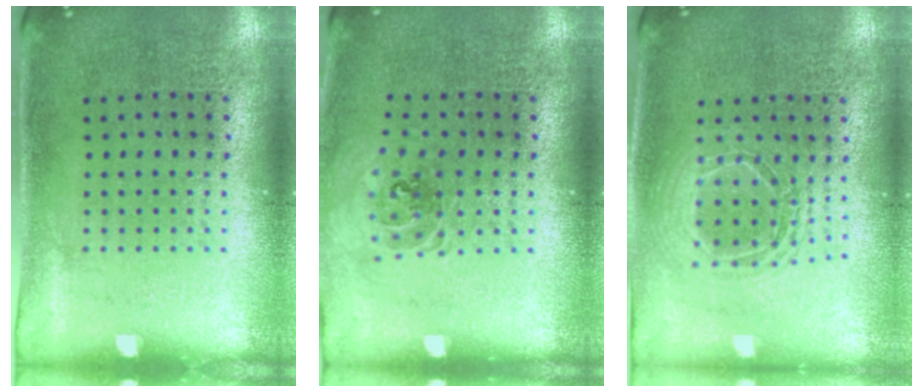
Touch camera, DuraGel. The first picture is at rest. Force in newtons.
{"total": 0.9, "press": 0.9, "slide": 0.2}
{"total": 1.7, "press": 1.4, "slide": 0.9}